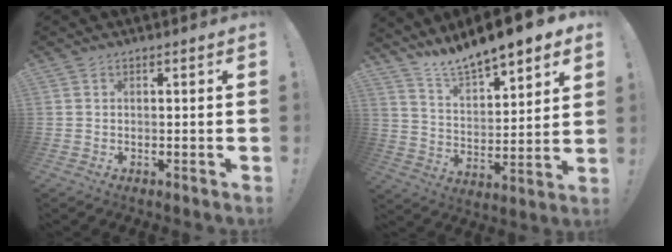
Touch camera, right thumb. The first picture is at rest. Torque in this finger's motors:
{"motor_torque": [0.24, 0.41, 0.83, 0.82, 0.04]}